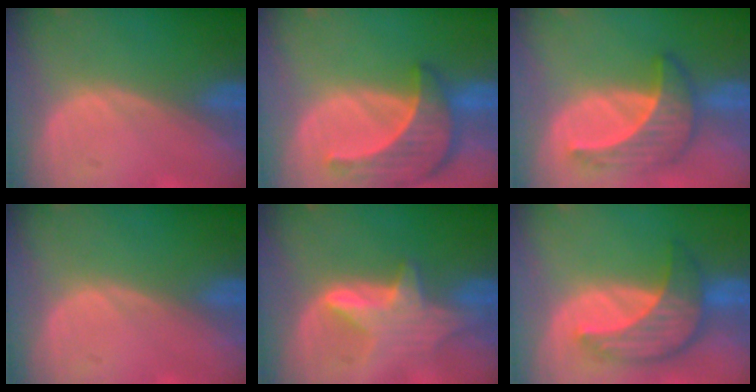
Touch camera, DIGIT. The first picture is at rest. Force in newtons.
{"total": 8.8, "press": 8.0, "slide": 3.5}
{"total": 6.9, "press": 6.3, "slide": 2.9}
{"total": 0.0}
{"total": 5.8, "press": 5.8, "slide": 0.8}
{"total": 7.8, "press": 7.5, "slide": 2.2}